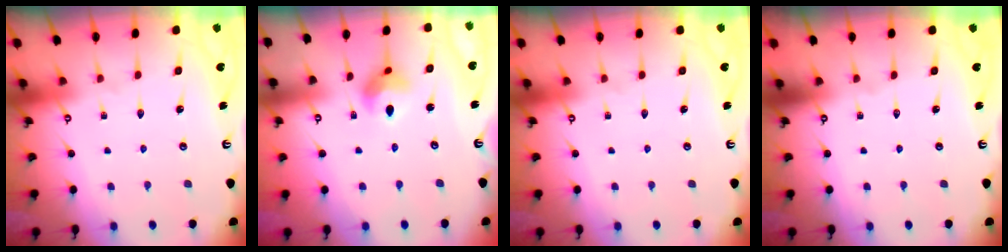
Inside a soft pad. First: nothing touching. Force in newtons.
{"total": 7.2, "press": 7.2, "slide": 0.3}
{"total": 0.0}
{"total": 0.0}